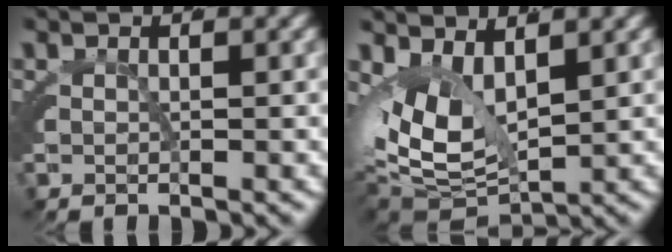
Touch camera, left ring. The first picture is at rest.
{"total": 9.8, "force": [-0.4, 7.2, 6.6], "torque": [-0.149, -0.053, 0.014]}